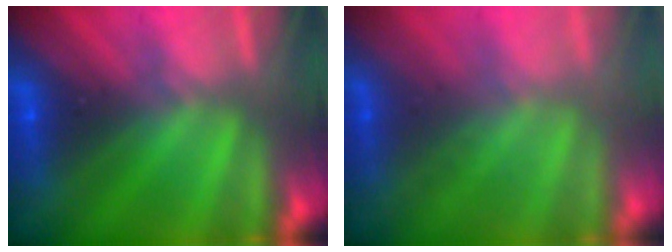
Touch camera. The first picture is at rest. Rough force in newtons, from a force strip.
{"total": 2.2}